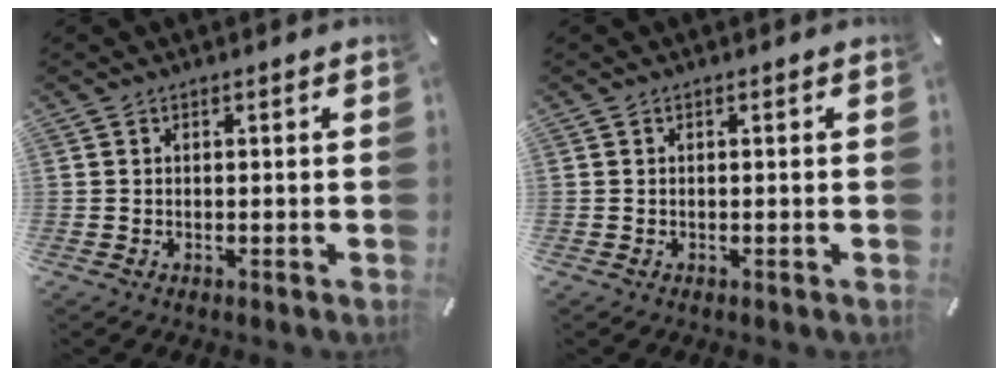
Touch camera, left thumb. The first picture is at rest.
{"total": 0.0}